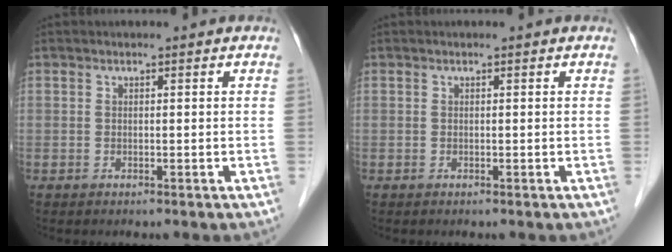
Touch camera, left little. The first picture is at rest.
{"total": 0.0}